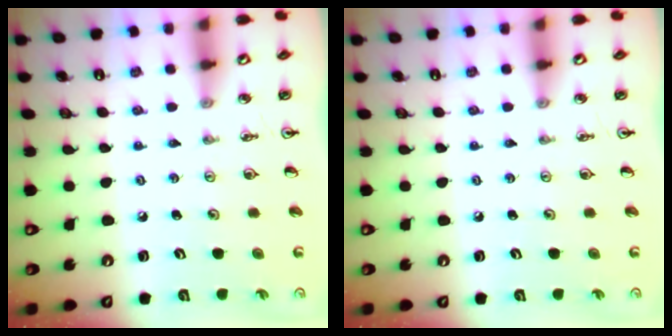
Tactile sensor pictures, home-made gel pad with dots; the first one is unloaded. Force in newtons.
{"total": 0.0}